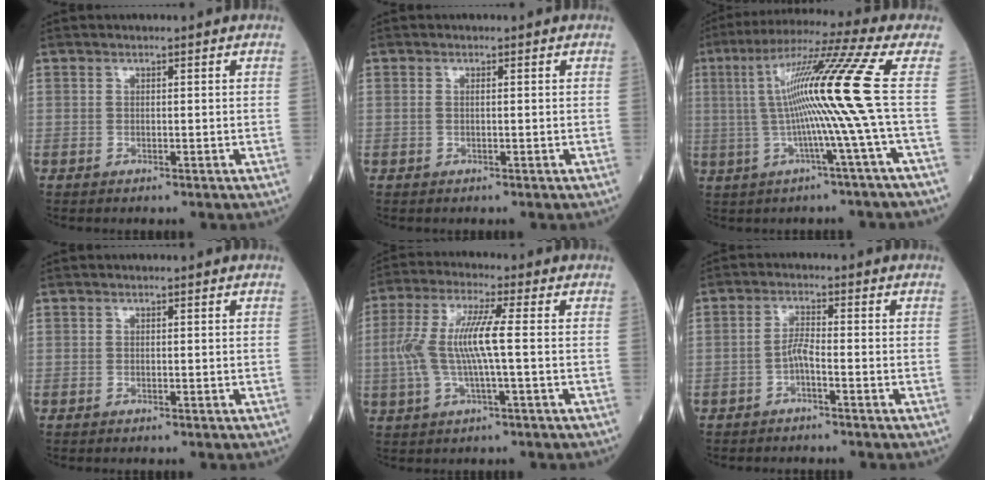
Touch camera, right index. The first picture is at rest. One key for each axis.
{"total": 0.6, "fx": 0.0, "fy": 0.1, "fz": 0.6, "tx": -0.016, "ty": 0.001, "tz": 0.001}
{"total": 14.0, "fx": 0.5, "fy": -3.2, "fz": 13.7, "tx": -0.238, "ty": 0.016, "tz": 0.008}
{"total": 0.0}
{"total": 8.9, "fx": -0.2, "fy": 0.9, "fz": 8.9, "tx": -0.191, "ty": 0.016, "tz": -0.010}
{"total": 2.4, "fx": -1.3, "fy": 0.2, "fz": 2.0, "tx": -0.039, "ty": 0.001, "tz": -0.027}